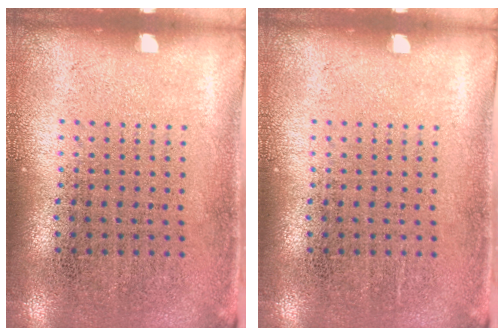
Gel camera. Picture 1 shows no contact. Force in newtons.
{"total": 0.0}